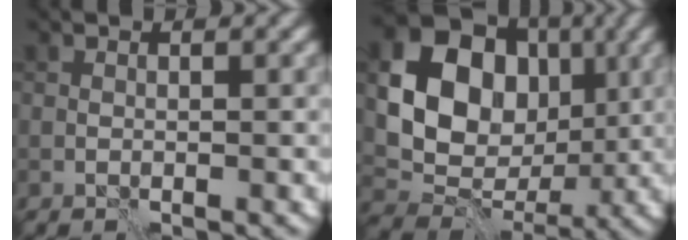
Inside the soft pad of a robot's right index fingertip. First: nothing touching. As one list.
[{"total": 15.9, "force": [3.0, 13.3, 8.3], "torque": [-0.176, 0.028, 0.050]}]